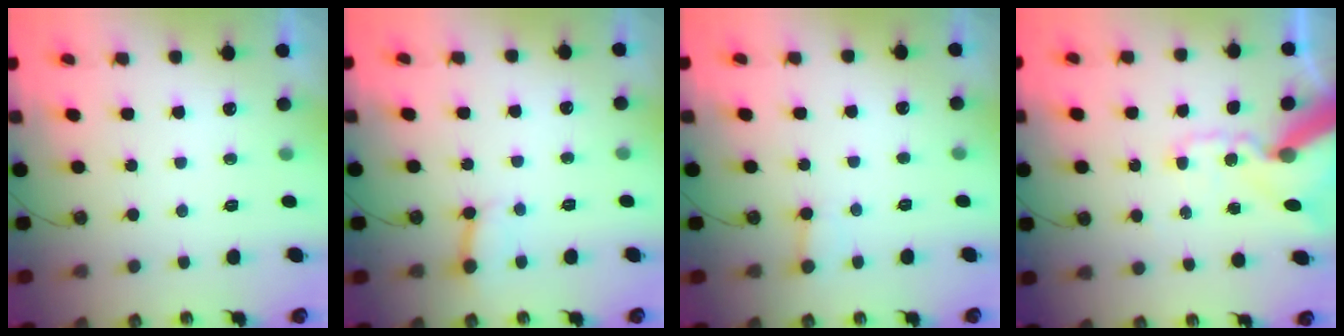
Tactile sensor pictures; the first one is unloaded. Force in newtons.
{"total": 3.4, "press": 3.4, "slide": 0.1}
{"total": 2.2, "press": 2.2, "slide": 0.2}
{"total": 15.3, "press": 15.1, "slide": 2.4}